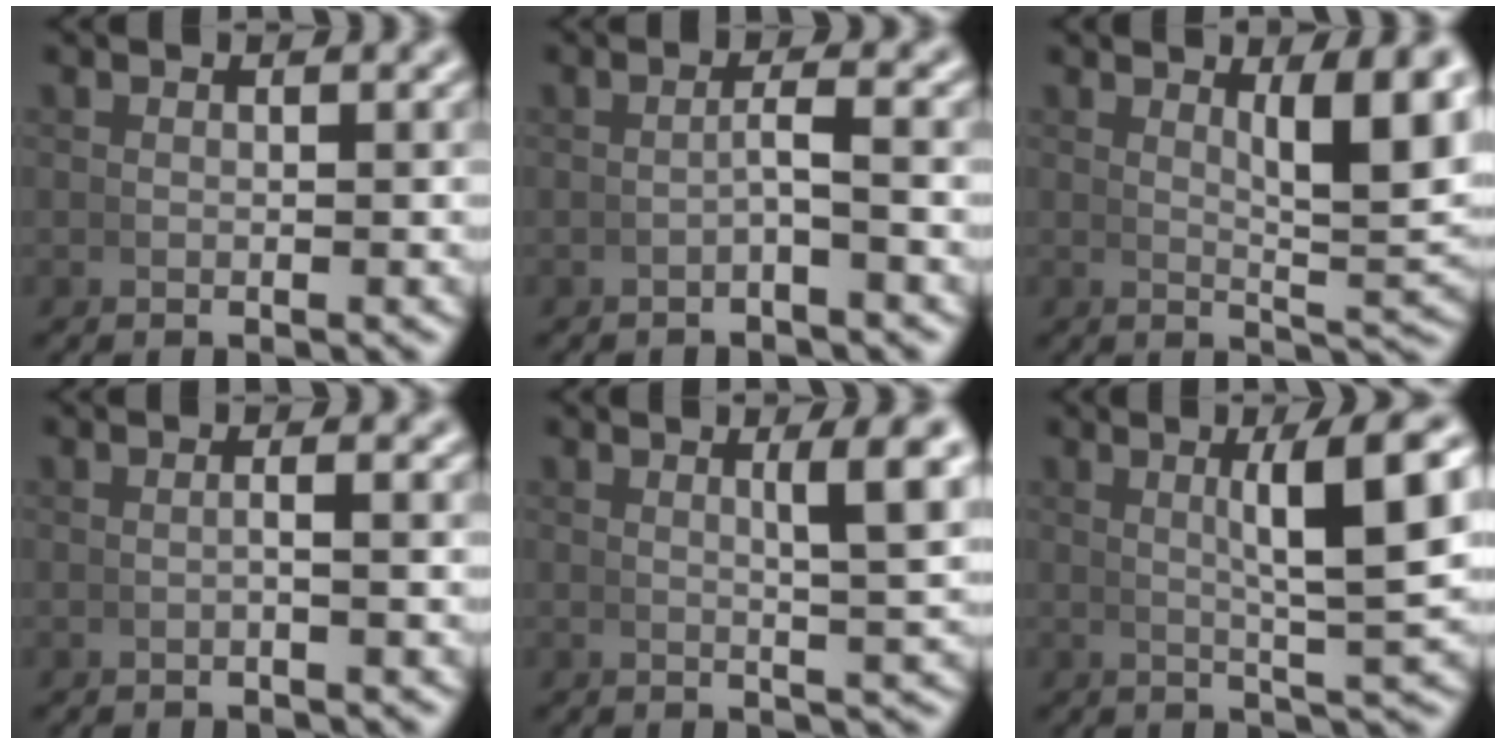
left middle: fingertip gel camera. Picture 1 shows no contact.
{"total": 1.3, "force": [-0.7, -0.1, 1.1], "torque": [-0.019, 0.003, -0.013]}
{"total": 5.9, "force": [2.4, 1.1, 5.3], "torque": [-0.066, -0.006, 0.040]}
{"total": 0.7, "force": [-0.3, -0.1, 0.7], "torque": [-0.015, 0.005, -0.004]}
{"total": 3.9, "force": [1.7, 0.3, 3.5], "torque": [-0.041, 0.003, 0.026]}
{"total": 6.2, "force": [1.7, 0.7, 5.9], "torque": [-0.077, 0.013, 0.025]}